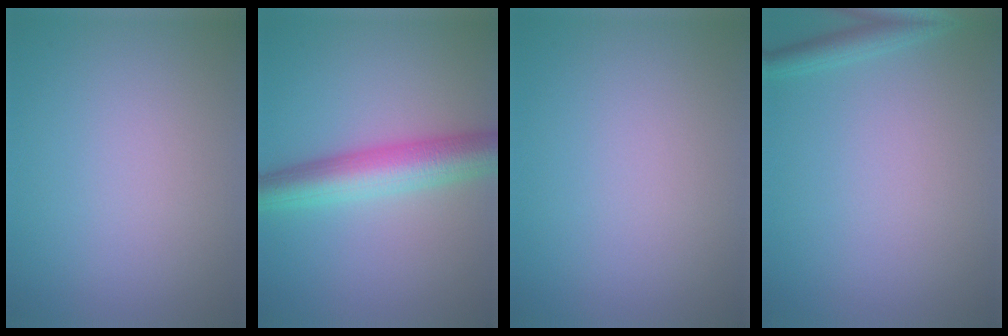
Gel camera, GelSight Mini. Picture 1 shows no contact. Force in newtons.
{"total": 6.0, "press": 6.0, "slide": 0.3}
{"total": 0.0}
{"total": 1.9, "press": 1.9, "slide": 0.1}